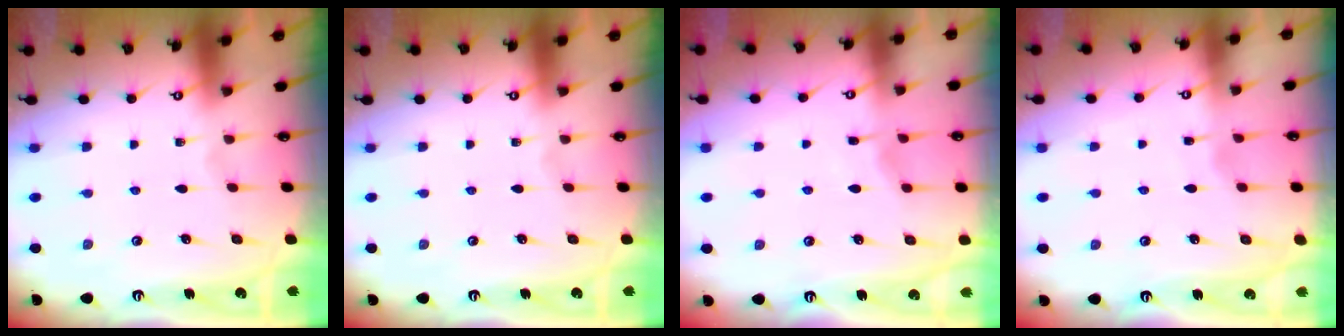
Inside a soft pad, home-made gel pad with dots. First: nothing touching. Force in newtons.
{"total": 0.0}
{"total": 2.9, "press": 2.9, "slide": 0.4}
{"total": 2.2, "press": 2.2, "slide": 0.3}